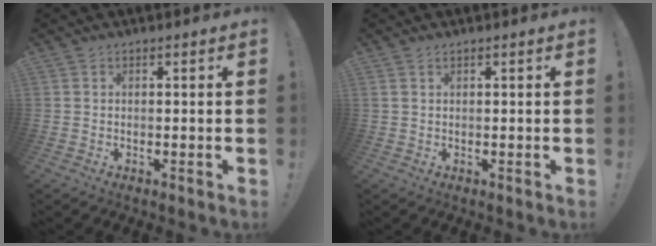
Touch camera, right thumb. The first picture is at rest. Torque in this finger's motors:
{"motor_torque": [0.09, -0.08, 0.14, 0.12, -0.03]}